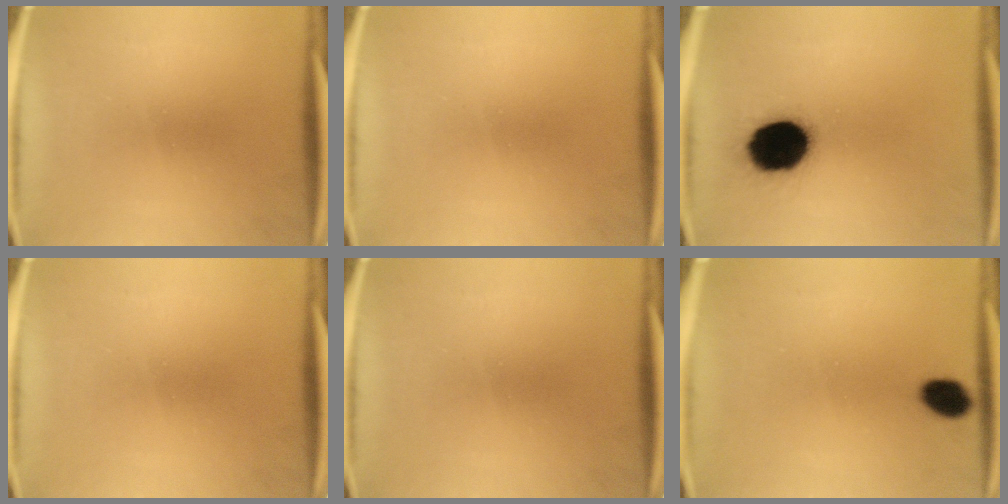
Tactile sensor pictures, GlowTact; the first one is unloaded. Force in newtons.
{"total": 0.0}
{"total": 18.0}
{"total": 0.0}
{"total": 0.0}
{"total": 5.1}